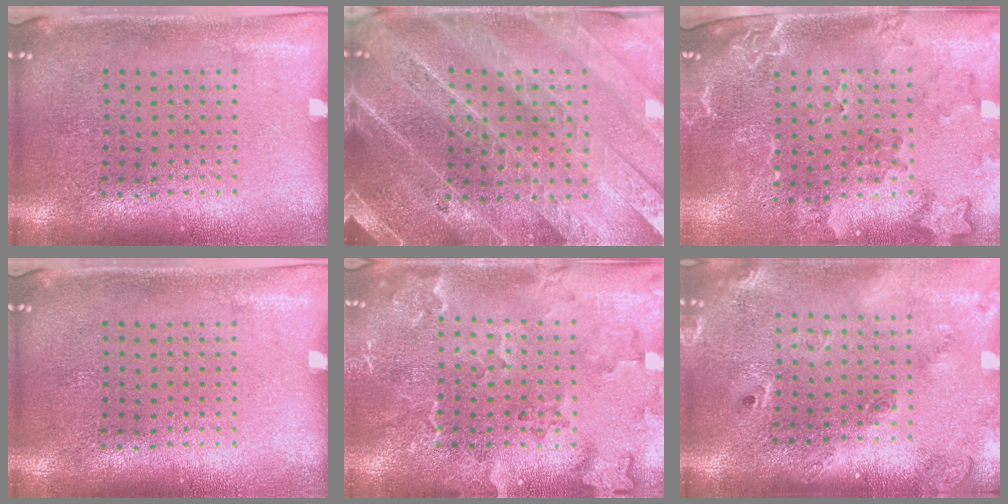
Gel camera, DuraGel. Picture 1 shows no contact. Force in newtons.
{"total": 4.7, "press": 4.1, "slide": 2.2}
{"total": 2.0, "press": 1.9, "slide": 0.7}
{"total": 0.0}
{"total": 2.3, "press": 2.1, "slide": 0.8}
{"total": 2.4, "press": 1.7, "slide": 1.7}